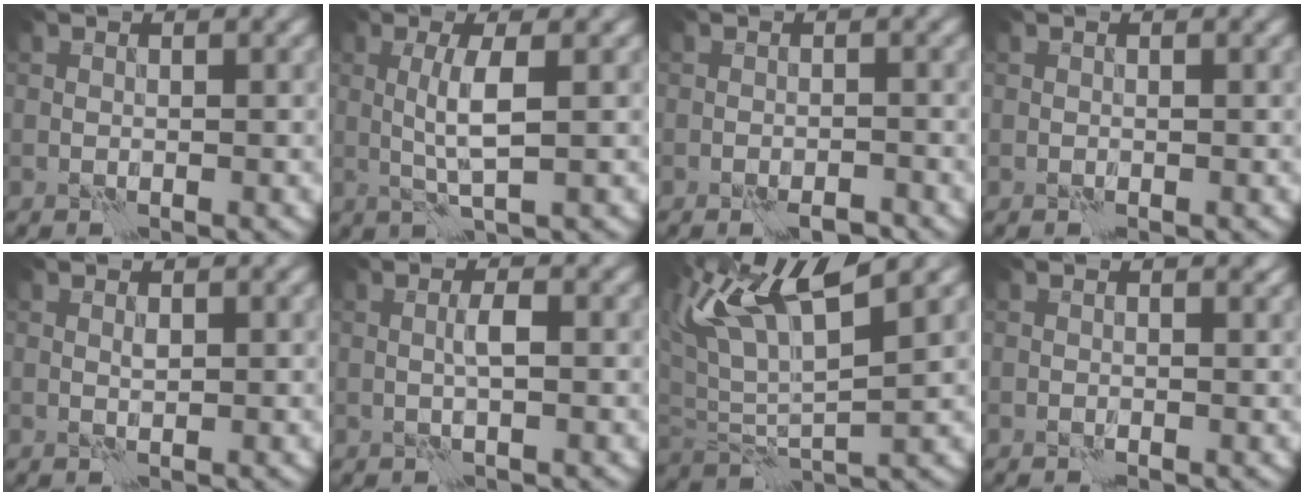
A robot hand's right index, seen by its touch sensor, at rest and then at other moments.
{"total": 3.3, "force": [0.3, 0.5, 3.2], "torque": [-0.065, 0.006, 0.008]}
{"total": 2.2, "force": [-1.8, 0.4, 1.2], "torque": [-0.019, 0.004, -0.026]}
{"total": 0.0}
{"total": 0.5, "force": [0.3, 0.2, 0.4], "torque": [-0.011, 0.003, 0.007]}
{"total": 1.5, "force": [0.0, 0.2, 1.5], "torque": [-0.031, 0.008, 0.001]}
{"total": 10.6, "force": [5.9, 3.0, 8.3], "torque": [-0.179, 0.021, 0.112]}
{"total": 0.5, "force": [0.3, 0.2, 0.4], "torque": [-0.002, -0.002, 0.004]}